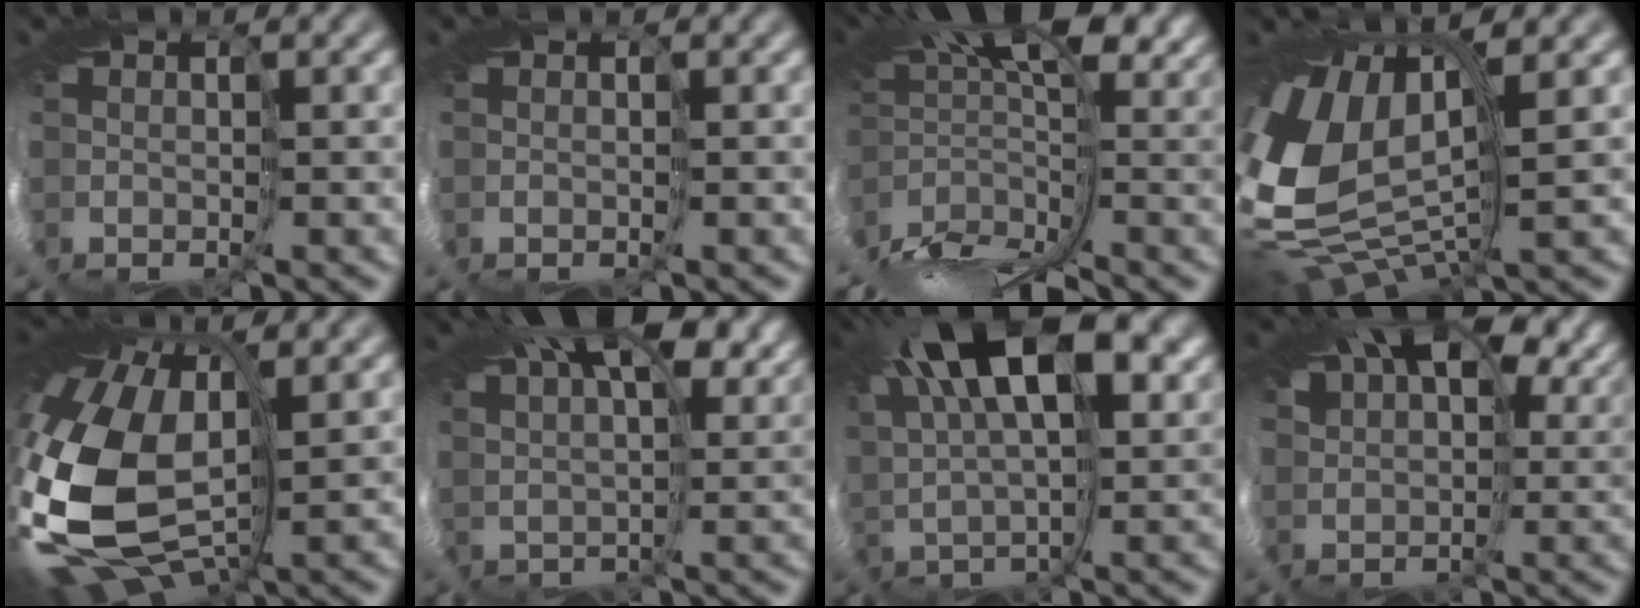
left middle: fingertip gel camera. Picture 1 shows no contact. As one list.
[{"total": 0.0}, {"total": 8.1, "force": [-3.9, 1.9, 6.9], "torque": [-0.120, 0.015, -0.075]}, {"total": 11.6, "force": [2.0, 6.5, 9.4], "torque": [-0.232, 0.000, 0.034]}, {"total": 13.9, "force": [-1.5, 9.0, 10.6], "torque": [-0.281, -0.025, -0.027]}, {"total": 9.9, "force": [6.6, 3.4, 6.6], "torque": [-0.096, 0.048, 0.080]}, {"total": 11.3, "force": [5.8, 4.1, 8.8], "torque": [-0.152, 0.037, 0.080]}, {"total": 12.7, "force": [7.9, 7.1, 7.1], "torque": [-0.137, 0.042, 0.135]}]